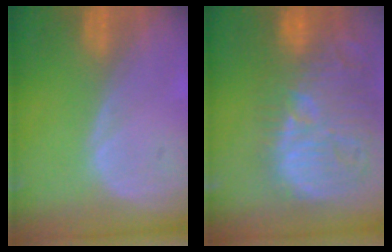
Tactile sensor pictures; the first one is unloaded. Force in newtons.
{"total": 15.4, "press": 13.4, "slide": 7.5}